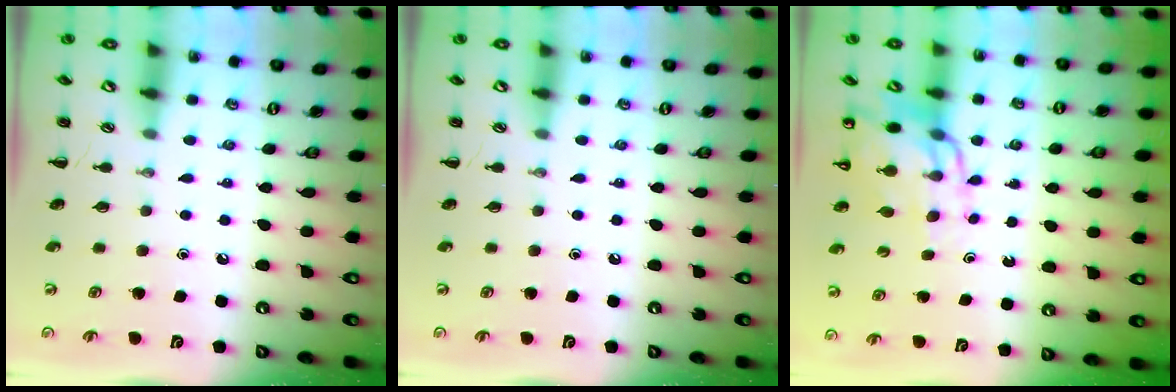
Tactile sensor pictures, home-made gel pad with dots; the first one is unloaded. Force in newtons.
{"total": 0.0}
{"total": 11.6, "press": 11.1, "slide": 3.4}